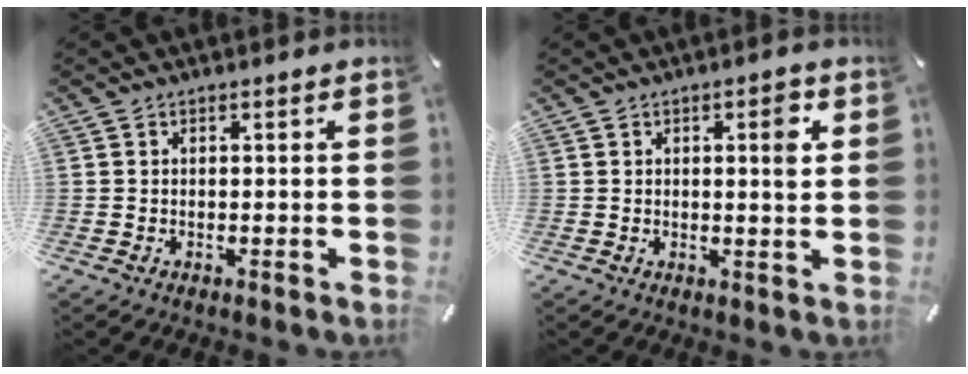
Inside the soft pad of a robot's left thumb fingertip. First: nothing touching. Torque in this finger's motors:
{"motor_torque": [0.14, -0.04, 0.17, 0.13, 0.05]}